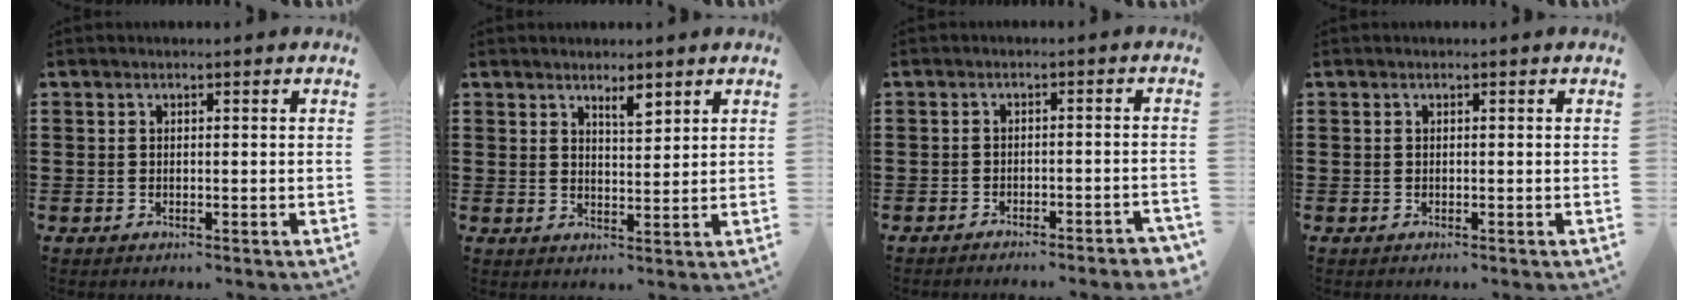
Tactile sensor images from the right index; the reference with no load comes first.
{"total": 2.9, "force": [2.4, 0.6, 1.5], "torque": [-0.025, 0.001, 0.041]}
{"total": 2.1, "force": [-2.1, -0.1, 0.5], "torque": [-0.010, 0.001, -0.042]}
{"total": 0.0}